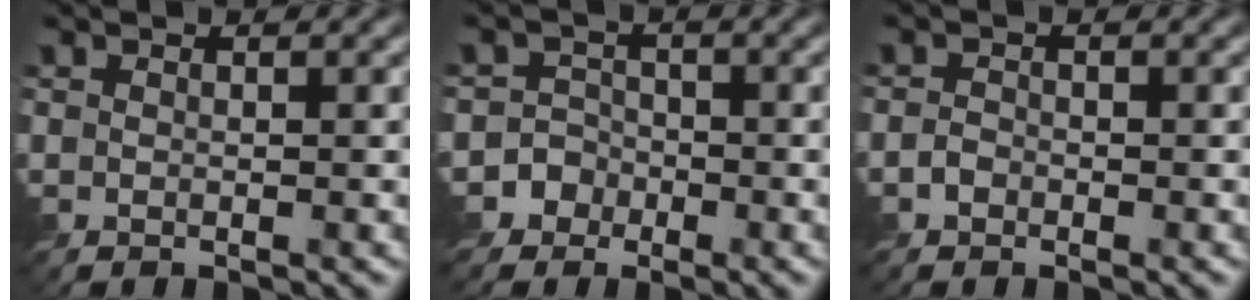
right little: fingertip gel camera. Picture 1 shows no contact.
{"total": 3.8, "force": [-2.5, 2.9, 0.0], "torque": [0.031, 0.001, -0.048]}
{"total": 0.9, "force": [-0.5, 0.7, 0.3], "torque": [-0.005, 0.002, -0.014]}